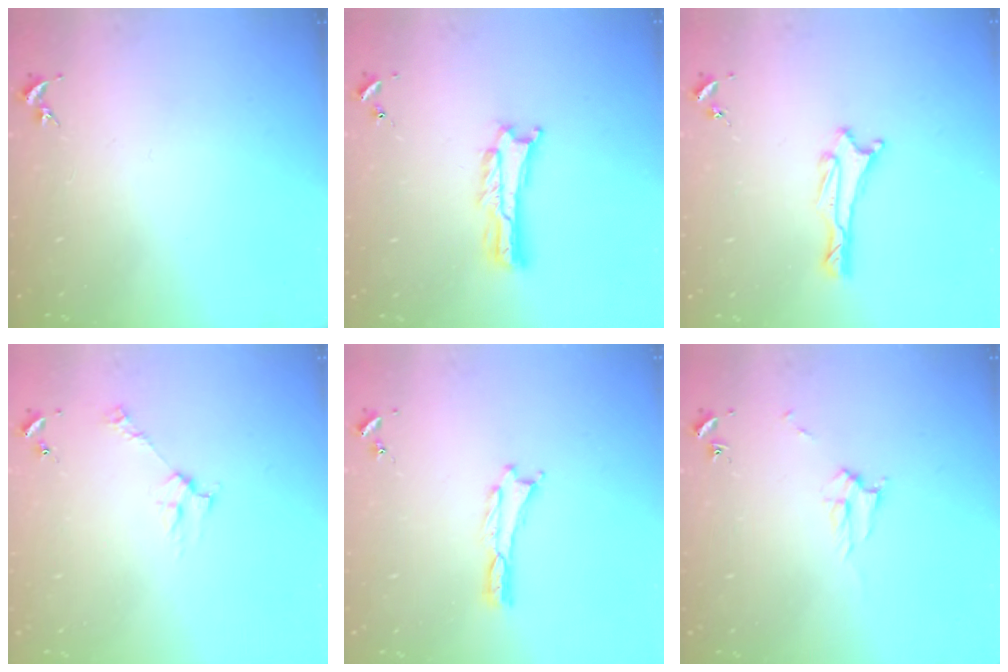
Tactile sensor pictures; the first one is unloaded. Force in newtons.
{"total": 2.0, "press": 2.0, "slide": 0.3}
{"total": 1.5, "press": 1.5, "slide": 0.2}
{"total": 3.5, "press": 3.5, "slide": 0.4}
{"total": 0.0}
{"total": 2.3, "press": 2.3, "slide": 0.3}